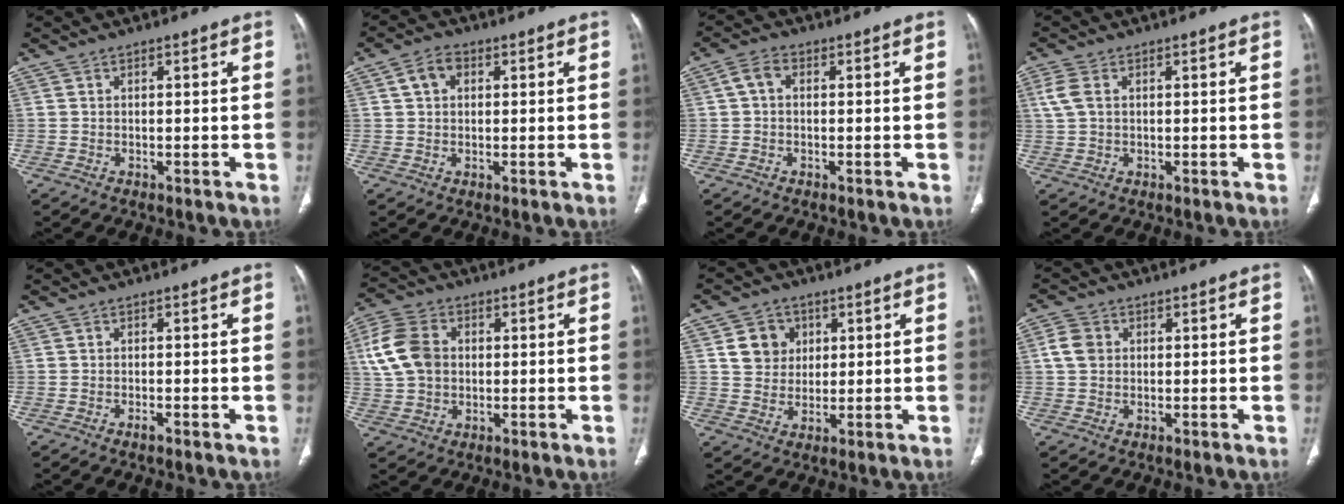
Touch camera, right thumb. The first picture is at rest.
{"total": 4.3, "force": [1.3, 3.2, 2.7], "torque": [-0.044, 0.010, 0.023]}
{"total": 3.1, "force": [0.3, 2.1, 2.2], "torque": [-0.038, 0.012, 0.000]}
{"total": 3.9, "force": [1.0, 2.5, 2.8], "torque": [-0.077, 0.010, 0.024]}
{"total": 1.0, "force": [-0.6, 0.1, 0.8], "torque": [-0.017, -0.001, -0.012]}
{"total": 10.7, "force": [1.7, 8.1, 6.9], "torque": [-0.129, 0.009, 0.030]}
{"total": 7.1, "force": [2.3, 6.4, 2.3], "torque": [-0.009, -0.006, 0.042]}
{"total": 4.2, "force": [0.8, 3.5, 2.2], "torque": [-0.035, 0.006, 0.012]}